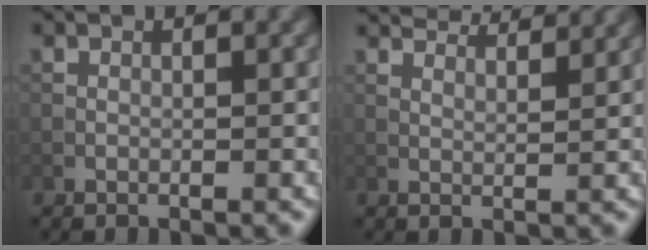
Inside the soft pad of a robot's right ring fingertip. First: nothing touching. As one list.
[{"total": 5.3, "force": [4.7, 1.0, 2.3], "torque": [-0.035, 0.003, 0.057]}]